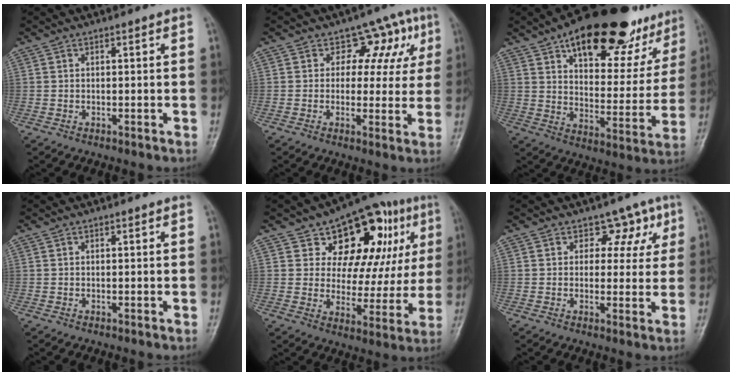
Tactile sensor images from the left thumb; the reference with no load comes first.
{"total": 7.3, "force": [3.2, 5.8, 3.1], "torque": [0.019, -0.002, 0.033]}
{"total": 27.2, "force": [17.8, 12.0, 16.6], "torque": [-0.194, -0.045, 0.255]}
{"total": 0.0}
{"total": 20.1, "force": [8.5, 11.9, 13.7], "torque": [-0.123, -0.005, 0.119]}
{"total": 5.3, "force": [2.6, 4.2, 1.8], "torque": [0.022, -0.005, 0.029]}